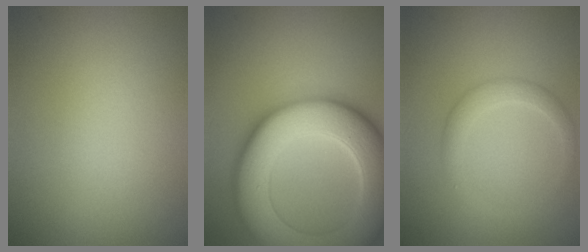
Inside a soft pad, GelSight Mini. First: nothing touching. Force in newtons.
{"total": 12.2, "press": 12.1, "slide": 0.6}
{"total": 2.1, "press": 2.1, "slide": 0.2}